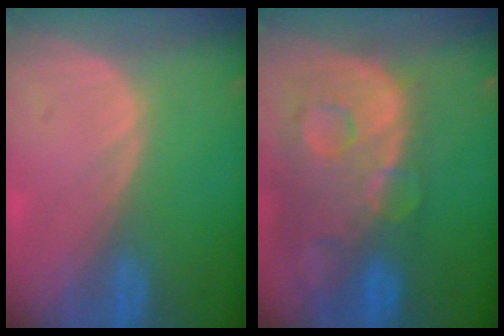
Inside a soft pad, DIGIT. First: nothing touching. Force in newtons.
{"total": 13.7, "press": 11.2, "slide": 8.0}